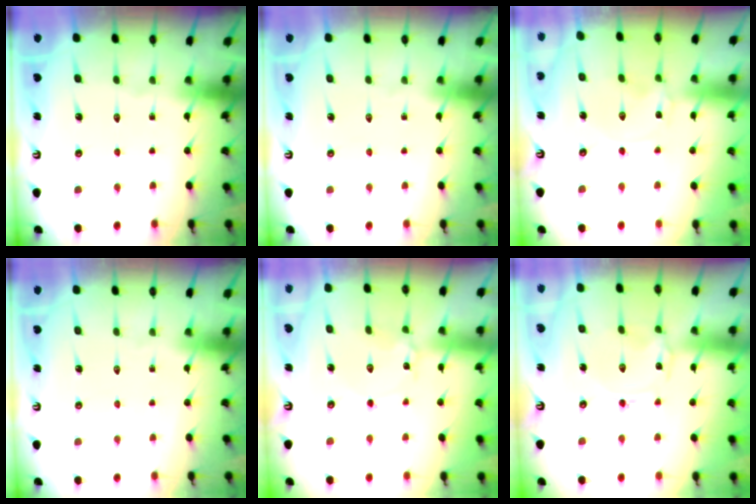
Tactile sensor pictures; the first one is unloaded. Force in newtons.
{"total": 0.0}
{"total": 1.2, "press": 1.2, "slide": 0.3}
{"total": 0.0}
{"total": 3.2, "press": 3.2, "slide": 0.3}
{"total": 1.3, "press": 1.3, "slide": 0.2}